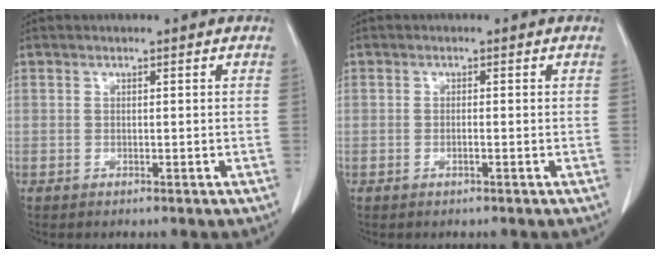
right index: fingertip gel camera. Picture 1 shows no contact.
{"total": 0.7, "force": [-0.3, 0.0, 0.7], "torque": [-0.014, 0.000, -0.005]}